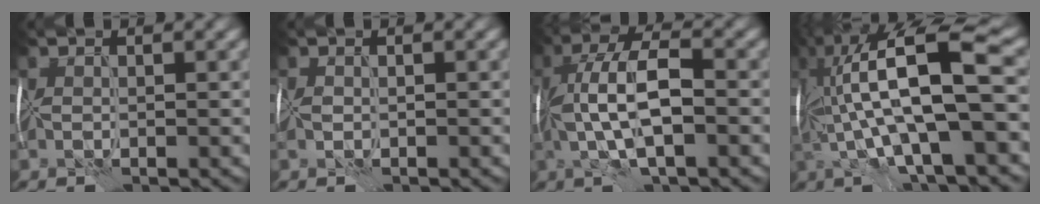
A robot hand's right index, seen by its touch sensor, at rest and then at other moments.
{"total": 1.2, "force": [-0.4, 0.9, 0.7], "torque": [-0.017, -0.001, -0.011]}
{"total": 7.5, "force": [-0.6, 2.8, 6.9], "torque": [-0.133, 0.022, -0.020]}
{"total": 14.7, "force": [1.5, 3.9, 14.1], "torque": [-0.261, 0.026, 0.034]}